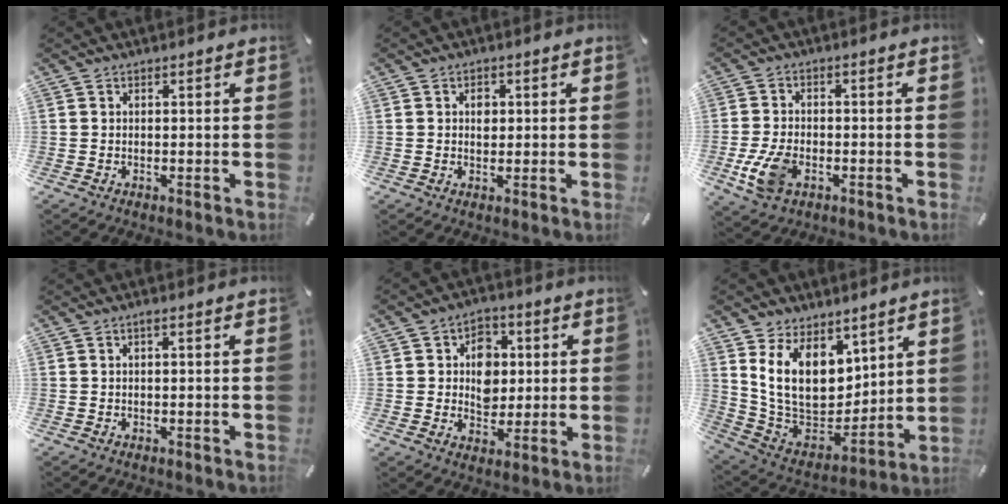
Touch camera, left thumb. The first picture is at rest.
{"total": 2.8, "force": [0.4, 2.2, 1.6], "torque": [-0.008, -0.002, 0.000]}
{"total": 8.3, "force": [-2.7, 5.4, 5.7], "torque": [-0.133, 0.003, -0.049]}
{"total": 0.8, "force": [0.0, 0.1, 0.8], "torque": [-0.014, -0.001, 0.000]}
{"total": 8.8, "force": [0.9, 7.5, 4.5], "torque": [-0.052, 0.004, 0.013]}
{"total": 15.5, "force": [6.9, 11.2, 8.2], "torque": [-0.170, -0.058, 0.137]}